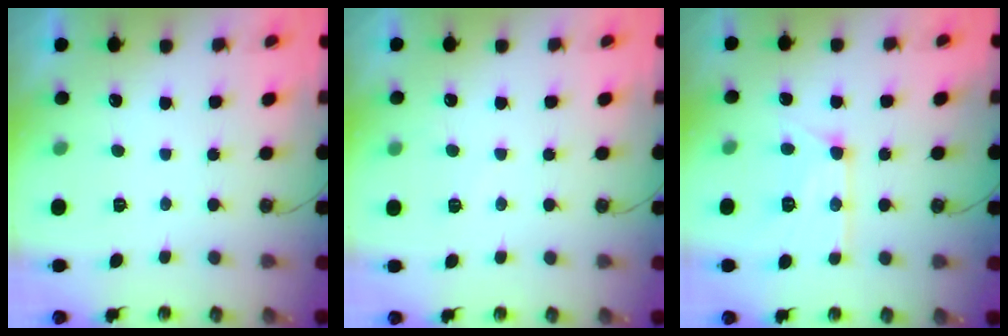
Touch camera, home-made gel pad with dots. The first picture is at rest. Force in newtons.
{"total": 2.9, "press": 2.9, "slide": 0.3}
{"total": 12.2, "press": 12.2, "slide": 0.3}